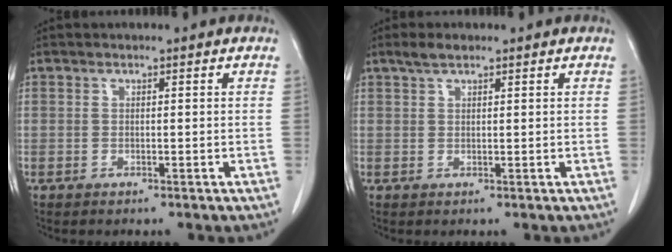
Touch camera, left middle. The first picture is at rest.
{"total": 2.1, "force": [1.6, 0.6, 1.3], "torque": [-0.031, 0.010, 0.032]}